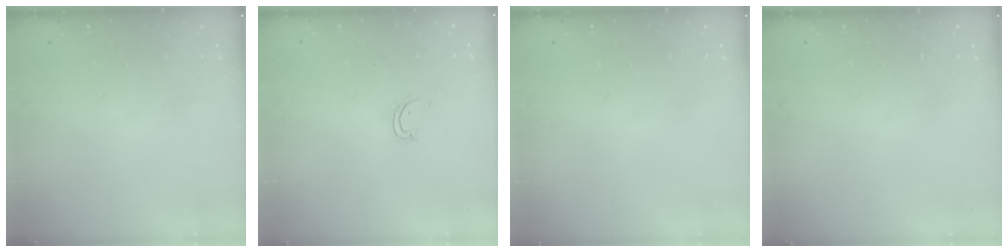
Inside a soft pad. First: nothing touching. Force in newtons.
{"total": 3.3, "press": 3.3, "slide": 0.2}
{"total": 0.0}
{"total": 0.0}